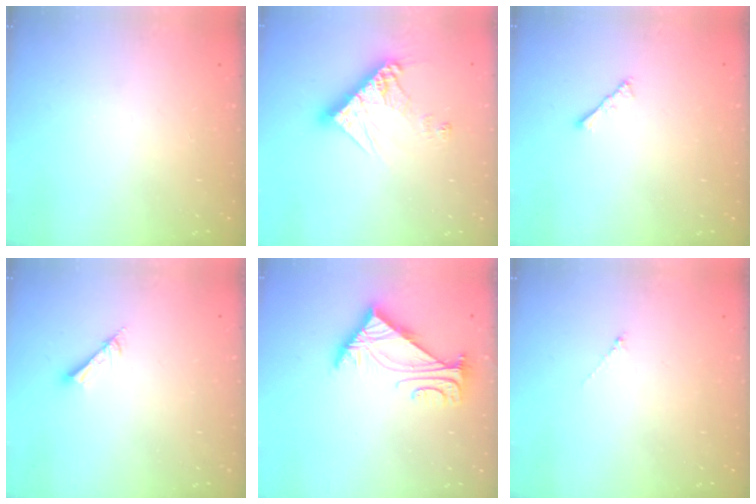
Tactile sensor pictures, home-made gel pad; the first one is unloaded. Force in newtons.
{"total": 13.1, "press": 13.0, "slide": 1.2}
{"total": 2.2, "press": 2.1, "slide": 0.5}
{"total": 2.6, "press": 2.6, "slide": 0.1}
{"total": 5.4, "press": 5.3, "slide": 0.9}
{"total": 0.6, "press": 0.5, "slide": 0.3}